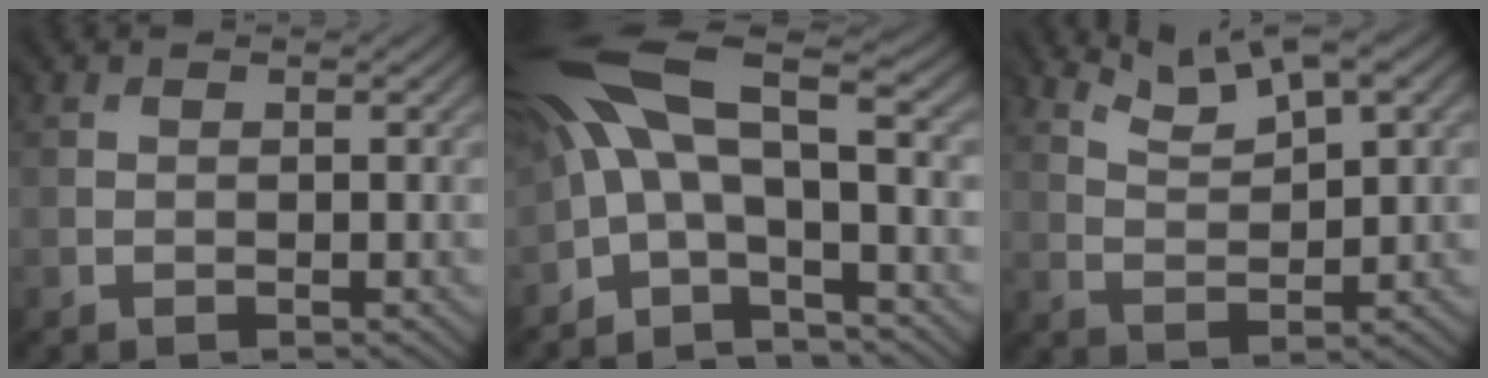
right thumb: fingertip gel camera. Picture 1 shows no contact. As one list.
[{"total": 12.8, "force": [-0.8, 5.0, 11.7], "torque": [-0.254, 0.013, -0.016]}, {"total": 6.0, "force": [4.6, 1.3, 3.5], "torque": [-0.078, 0.005, 0.095]}]